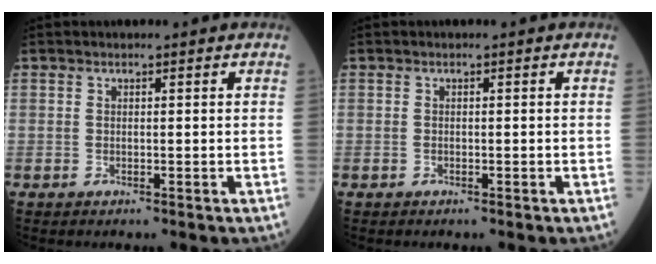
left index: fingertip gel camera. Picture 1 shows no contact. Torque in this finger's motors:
{"motor_torque": [0.00, 0.00, 0.00, 0.00]}